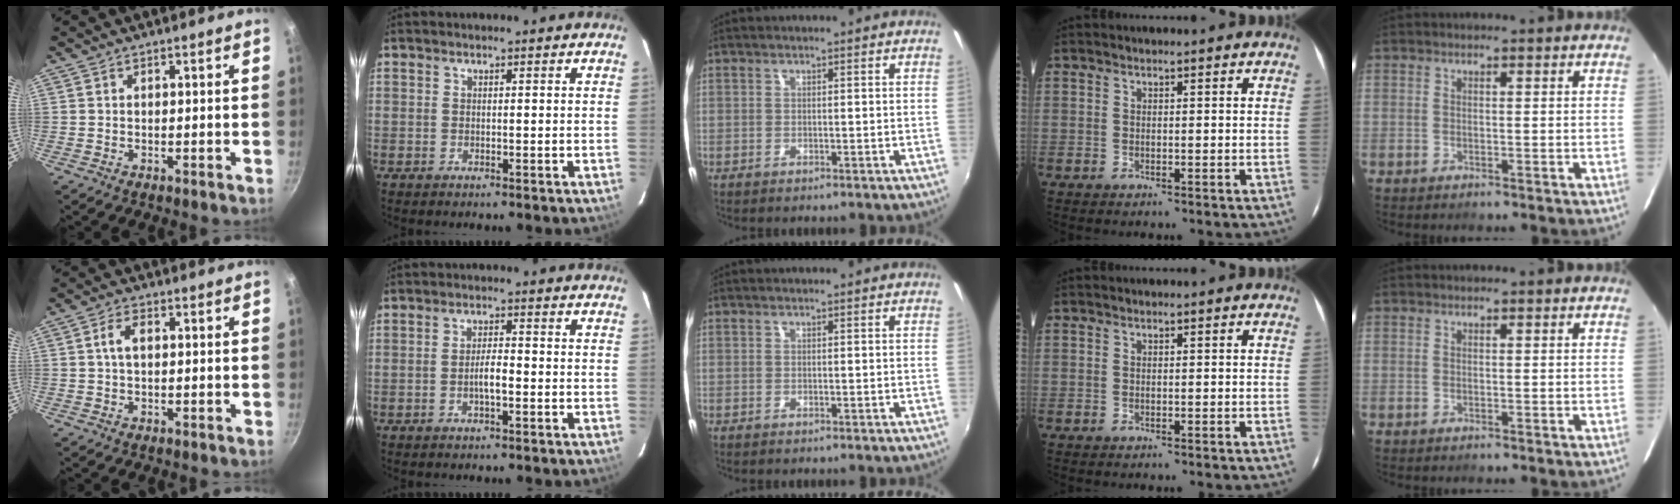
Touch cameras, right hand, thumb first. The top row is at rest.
{"thumb": {"total": 3.6, "force": [0.6, 2.1, 2.9], "torque": [-0.052, 0.009, 0.009]}, "index": {"total": 3.2, "force": [-1.2, 0.6, 2.9], "torque": [-0.055, 0.003, -0.019]}}